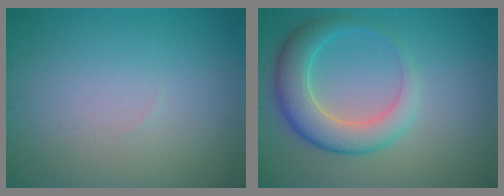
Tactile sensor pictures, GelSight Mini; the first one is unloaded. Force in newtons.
{"total": 5.6, "press": 5.6, "slide": 0.3}